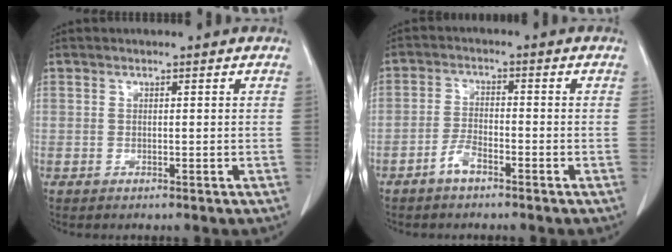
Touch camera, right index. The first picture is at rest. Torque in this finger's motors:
{"motor_torque": [0.25, -0.19, 0.05, 0.01]}